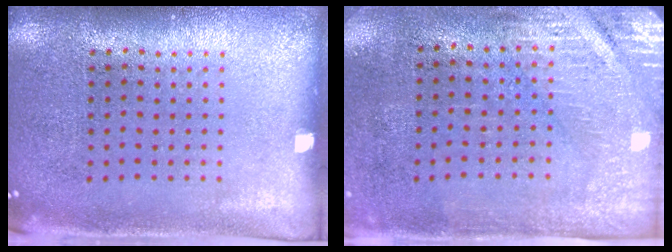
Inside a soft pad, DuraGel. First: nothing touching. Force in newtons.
{"total": 2.9, "press": 2.5, "slide": 1.4}